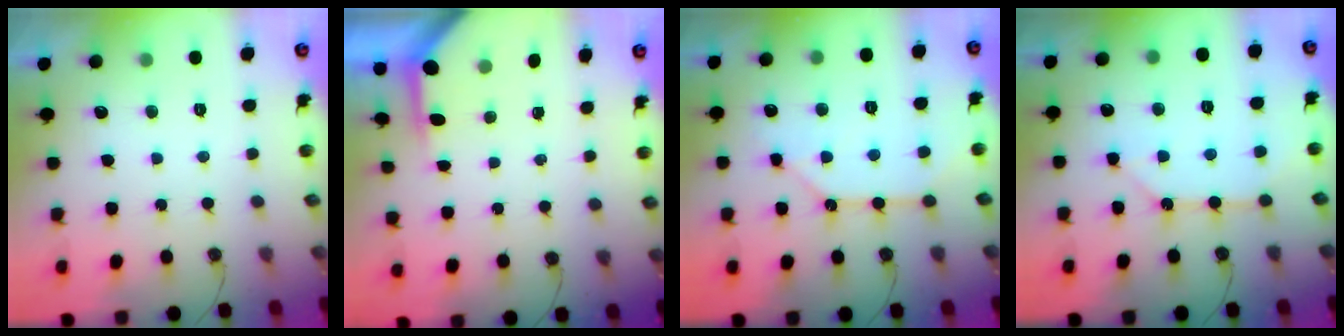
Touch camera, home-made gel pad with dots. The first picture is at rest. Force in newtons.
{"total": 3.7, "press": 3.7, "slide": 0.3}
{"total": 10.9, "press": 10.8, "slide": 1.2}
{"total": 10.8, "press": 10.7, "slide": 1.1}